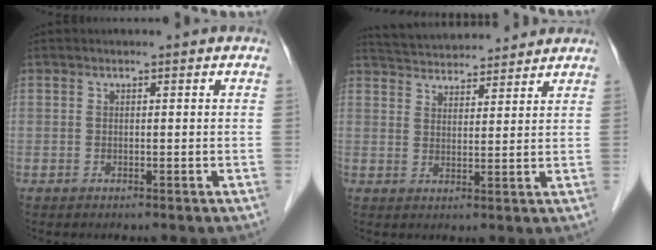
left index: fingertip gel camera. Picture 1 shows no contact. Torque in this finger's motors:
{"motor_torque": [-0.21, -0.95, 0.25, 0.05]}